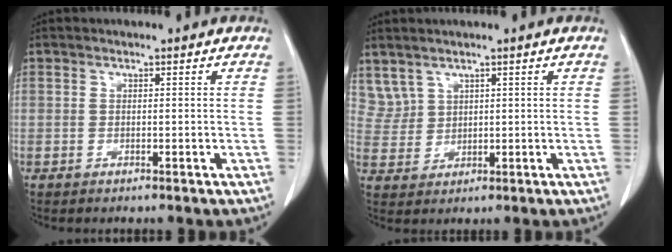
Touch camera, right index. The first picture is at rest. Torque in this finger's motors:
{"motor_torque": [-0.19, 0.54, 0.00, 0.00]}